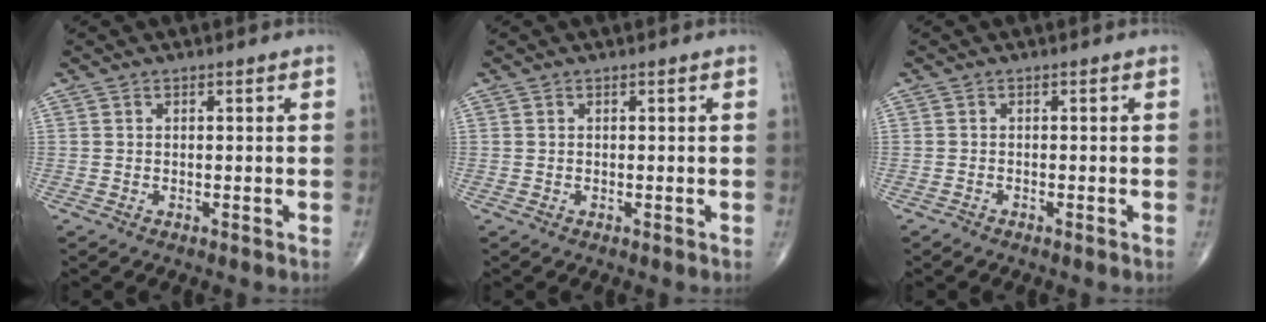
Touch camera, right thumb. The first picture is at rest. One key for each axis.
{"total": 0.0}
{"total": 0.6, "fx": -0.5, "fy": 0.2, "fz": 0.1, "tx": -0.009, "ty": -0.002, "tz": -0.014}